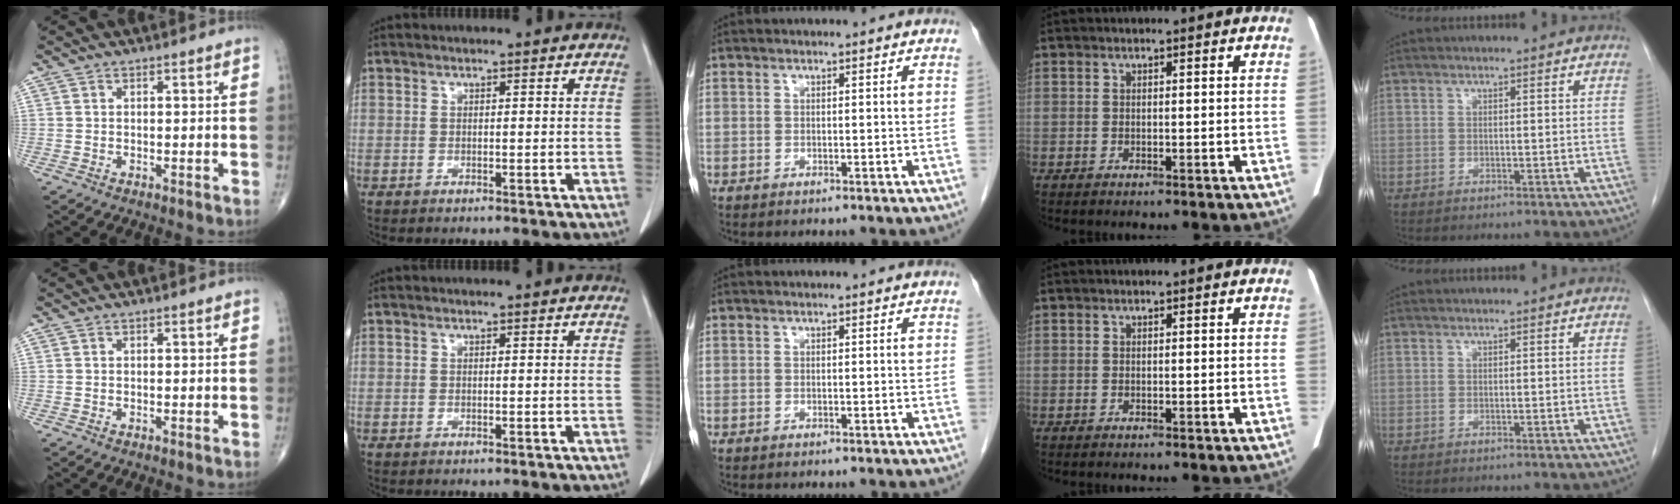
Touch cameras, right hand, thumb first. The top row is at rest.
{}